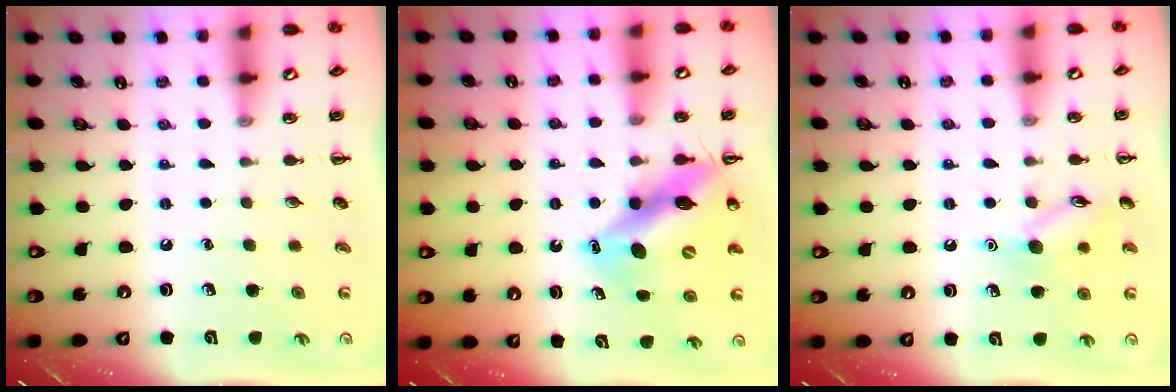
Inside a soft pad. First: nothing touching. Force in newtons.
{"total": 13.4, "press": 12.8, "slide": 3.8}
{"total": 9.8, "press": 9.8, "slide": 0.6}